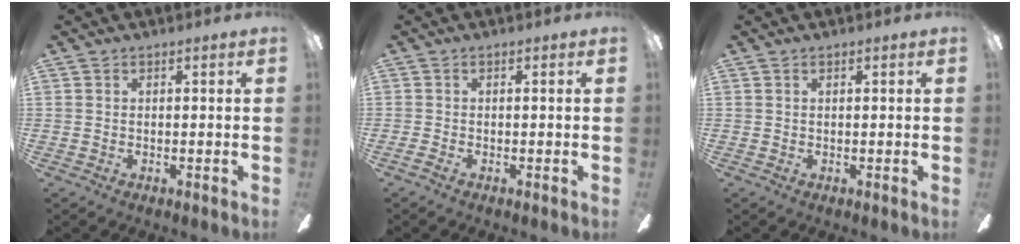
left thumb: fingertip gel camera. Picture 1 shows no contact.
{"total": 1.2, "force": [-0.5, 0.1, 1.1], "torque": [-0.018, 0.000, -0.008]}
{"total": 0.0}